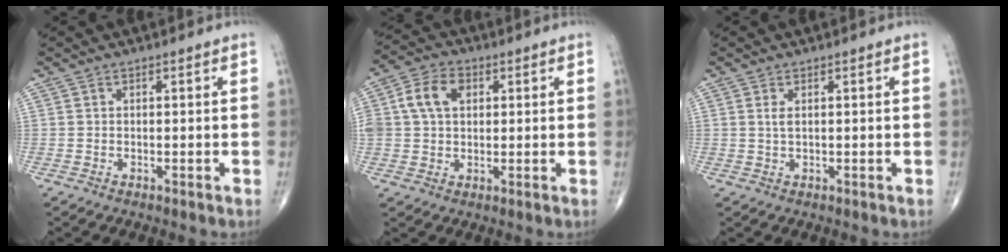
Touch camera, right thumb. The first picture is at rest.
{"total": 9.2, "force": [2.3, 6.7, 5.9], "torque": [-0.108, 0.015, 0.040]}
{"total": 1.4, "force": [0.4, 0.5, 1.2], "torque": [-0.027, 0.002, 0.012]}